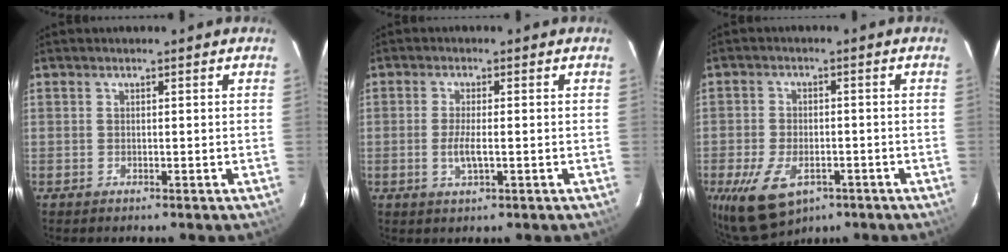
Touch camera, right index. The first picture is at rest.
{"total": 3.7, "force": [-0.8, 0.7, 3.5], "torque": [-0.070, -0.005, -0.015]}
{"total": 10.9, "force": [-5.7, 6.2, 7.0], "torque": [-0.150, -0.024, -0.091]}